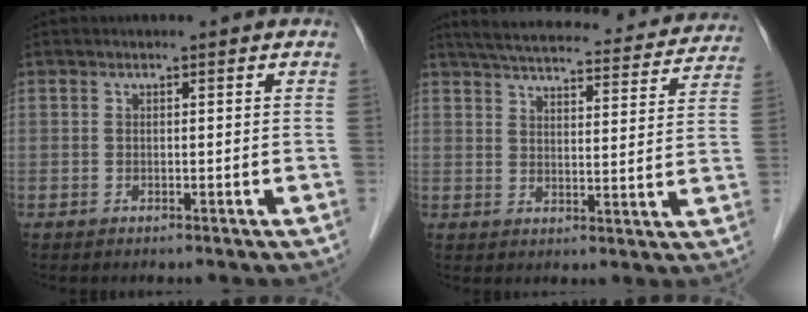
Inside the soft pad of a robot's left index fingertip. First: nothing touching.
{"total": 26.5, "force": [24.2, 4.7, 9.5], "torque": [-0.152, -0.009, 0.300]}